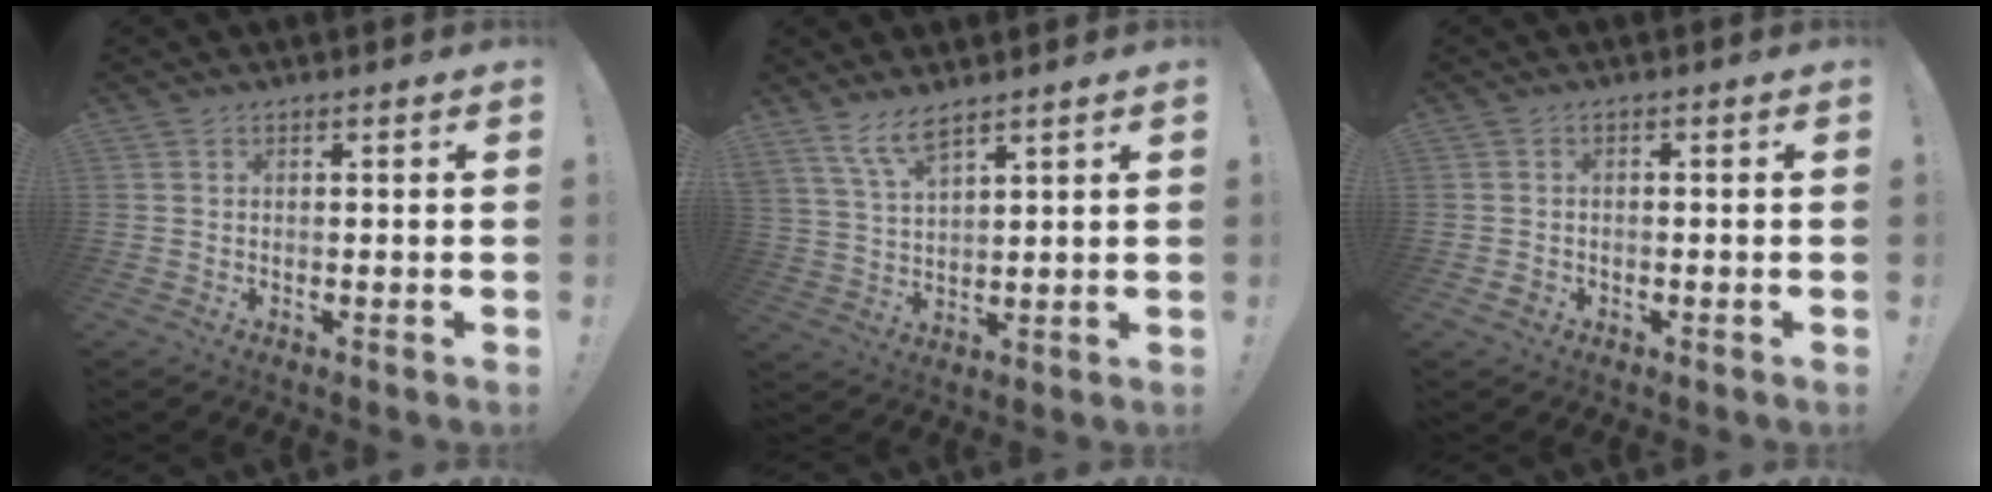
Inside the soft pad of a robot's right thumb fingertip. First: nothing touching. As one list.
[{"total": 7.1, "force": [5.6, 1.7, 3.9], "torque": [-0.085, -0.027, 0.106]}, {"total": 1.8, "force": [-1.0, 1.3, 0.8], "torque": [-0.011, 0.004, -0.017]}]